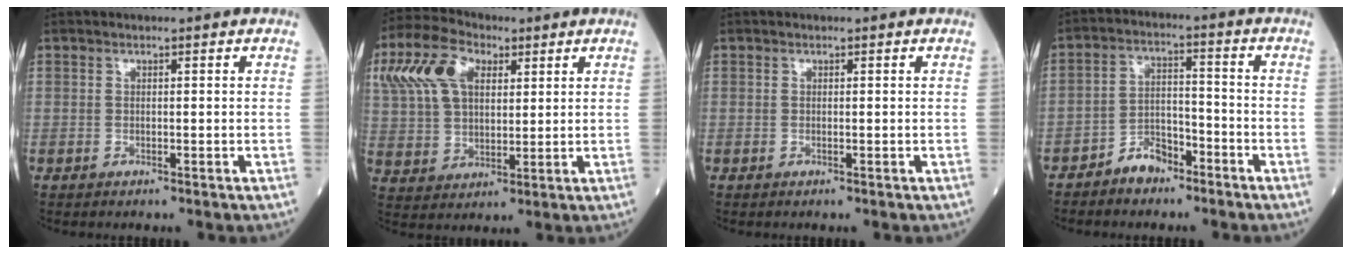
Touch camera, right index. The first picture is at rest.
{"total": 14.4, "force": [6.1, 8.7, 9.8], "torque": [-0.233, 0.035, 0.118]}
{"total": 0.0}
{"total": 5.5, "force": [-4.1, 2.8, 2.3], "torque": [-0.040, 0.015, -0.076]}